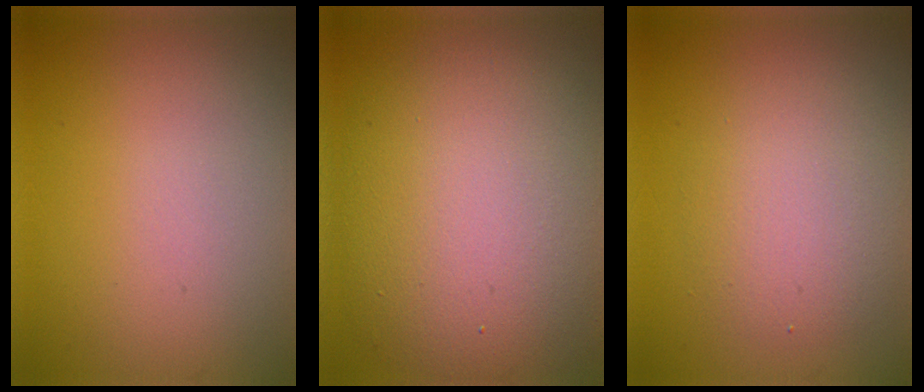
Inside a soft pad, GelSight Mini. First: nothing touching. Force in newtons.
{"total": 13.0, "press": 13.0, "slide": 0.8}
{"total": 3.8, "press": 3.8, "slide": 0.3}